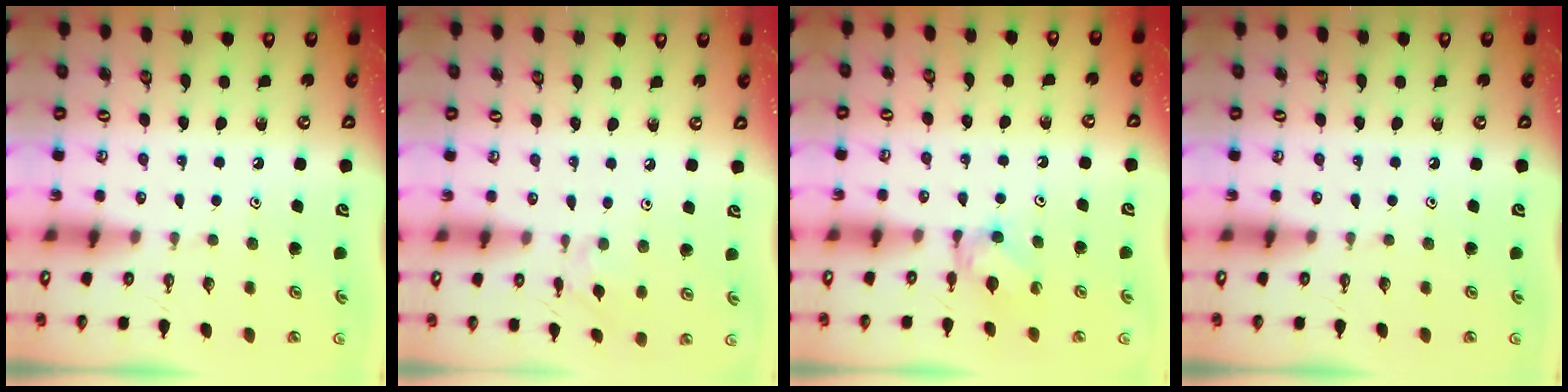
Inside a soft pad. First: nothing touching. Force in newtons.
{"total": 4.1, "press": 4.1, "slide": 0.6}
{"total": 3.9, "press": 3.8, "slide": 0.7}
{"total": 0.0}